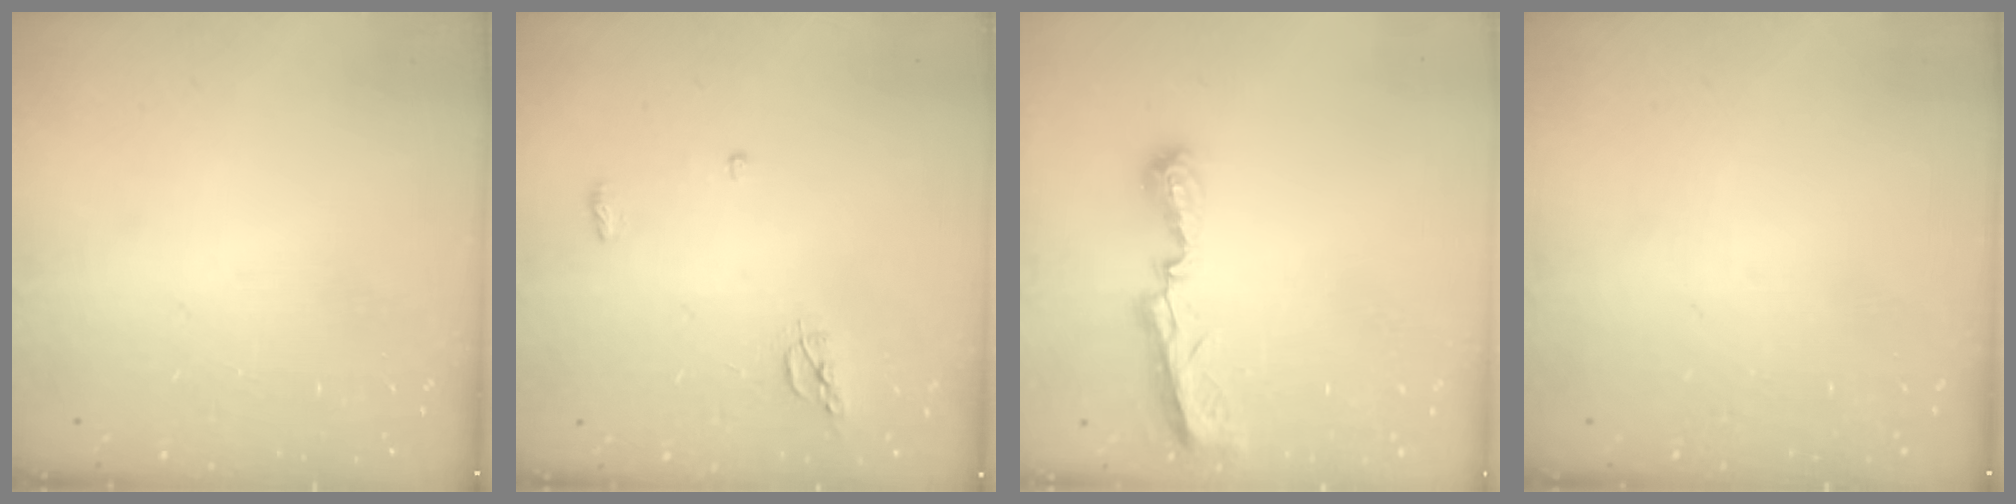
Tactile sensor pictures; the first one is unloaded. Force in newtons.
{"total": 5.6, "press": 5.6, "slide": 0.7}
{"total": 8.9, "press": 8.9, "slide": 0.2}
{"total": 0.0}